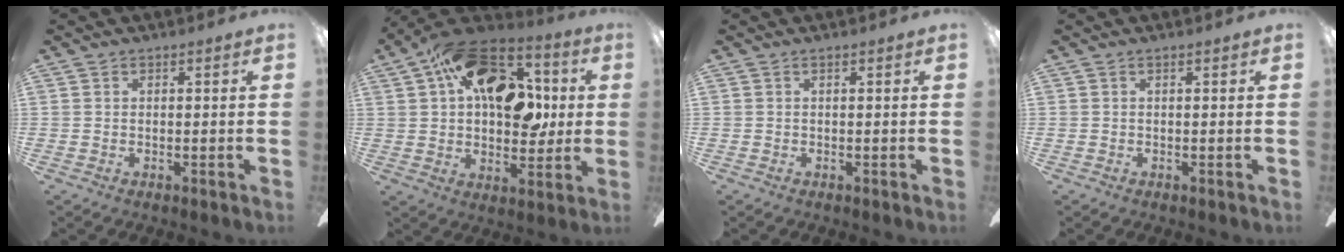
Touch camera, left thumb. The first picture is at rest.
{"total": 23.0, "force": [7.3, 14.1, 16.6], "torque": [-0.246, -0.012, 0.125]}
{"total": 0.0}
{"total": 0.0}